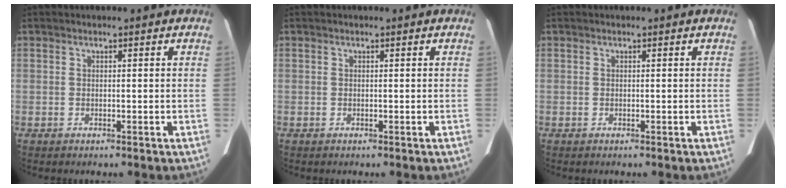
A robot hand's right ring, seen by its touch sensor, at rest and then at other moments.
{"total": 0.0}
{"total": 0.0}